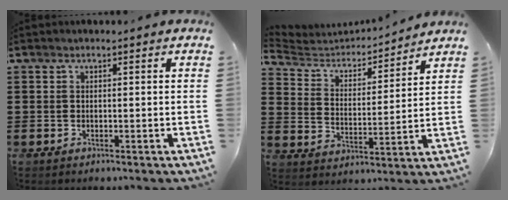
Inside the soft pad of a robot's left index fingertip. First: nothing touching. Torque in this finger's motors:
{"motor_torque": [2.14, 0.00, -1.05, -0.21]}